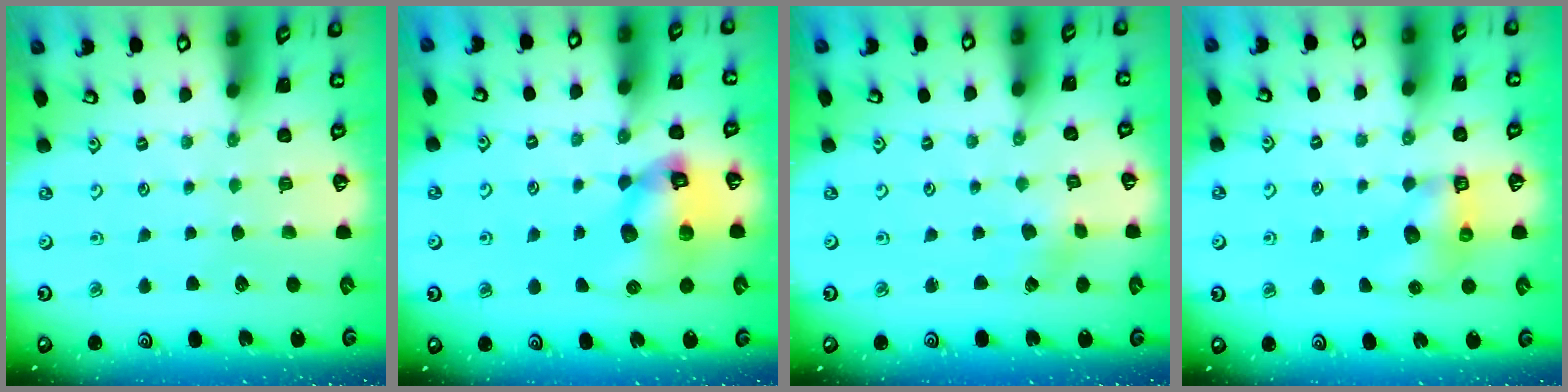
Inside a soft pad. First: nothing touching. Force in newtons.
{"total": 13.8, "press": 13.6, "slide": 2.1}
{"total": 1.3, "press": 1.3, "slide": 0.2}
{"total": 6.8, "press": 6.8, "slide": 0.7}